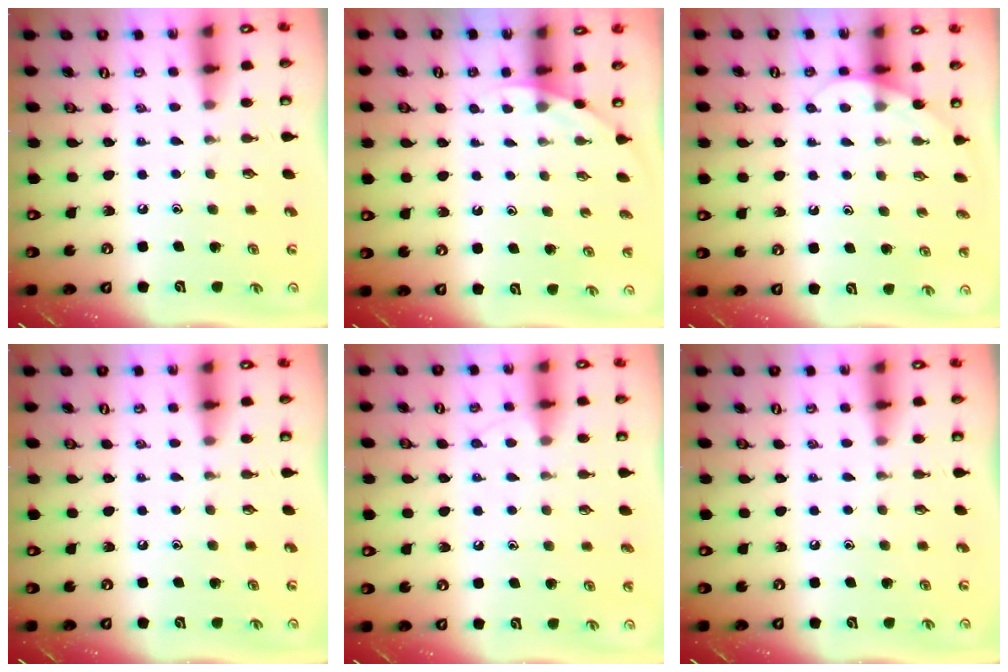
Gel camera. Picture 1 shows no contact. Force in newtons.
{"total": 2.6, "press": 2.6, "slide": 0.1}
{"total": 4.0, "press": 4.0, "slide": 0.3}
{"total": 0.0}
{"total": 4.2, "press": 4.2, "slide": 0.5}
{"total": 0.0}